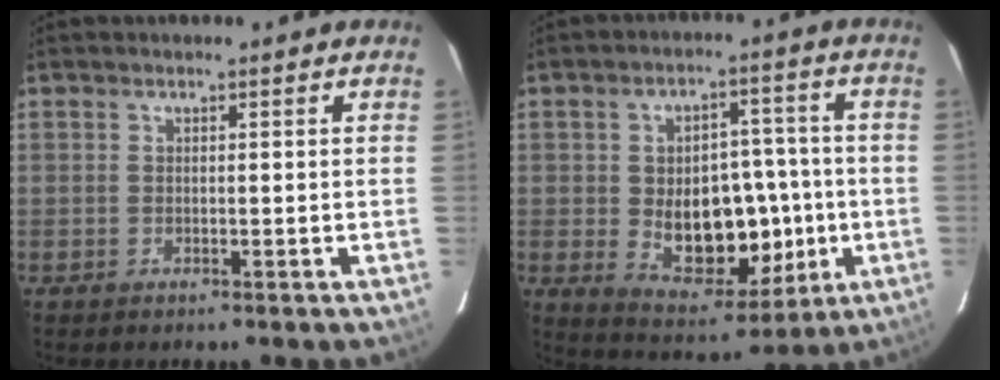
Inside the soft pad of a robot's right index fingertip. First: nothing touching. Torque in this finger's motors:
{"motor_torque": [0.55, 0.06, 0.61, 0.09]}